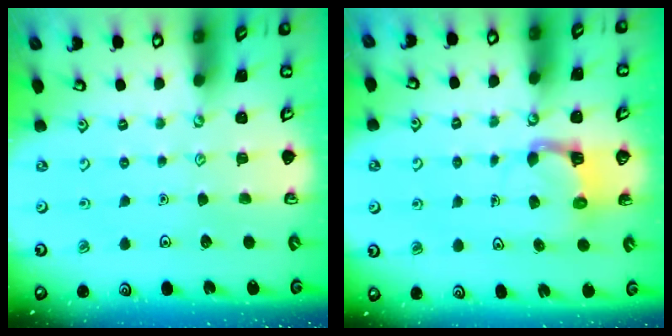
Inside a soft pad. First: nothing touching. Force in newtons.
{"total": 5.2, "press": 5.2, "slide": 0.4}